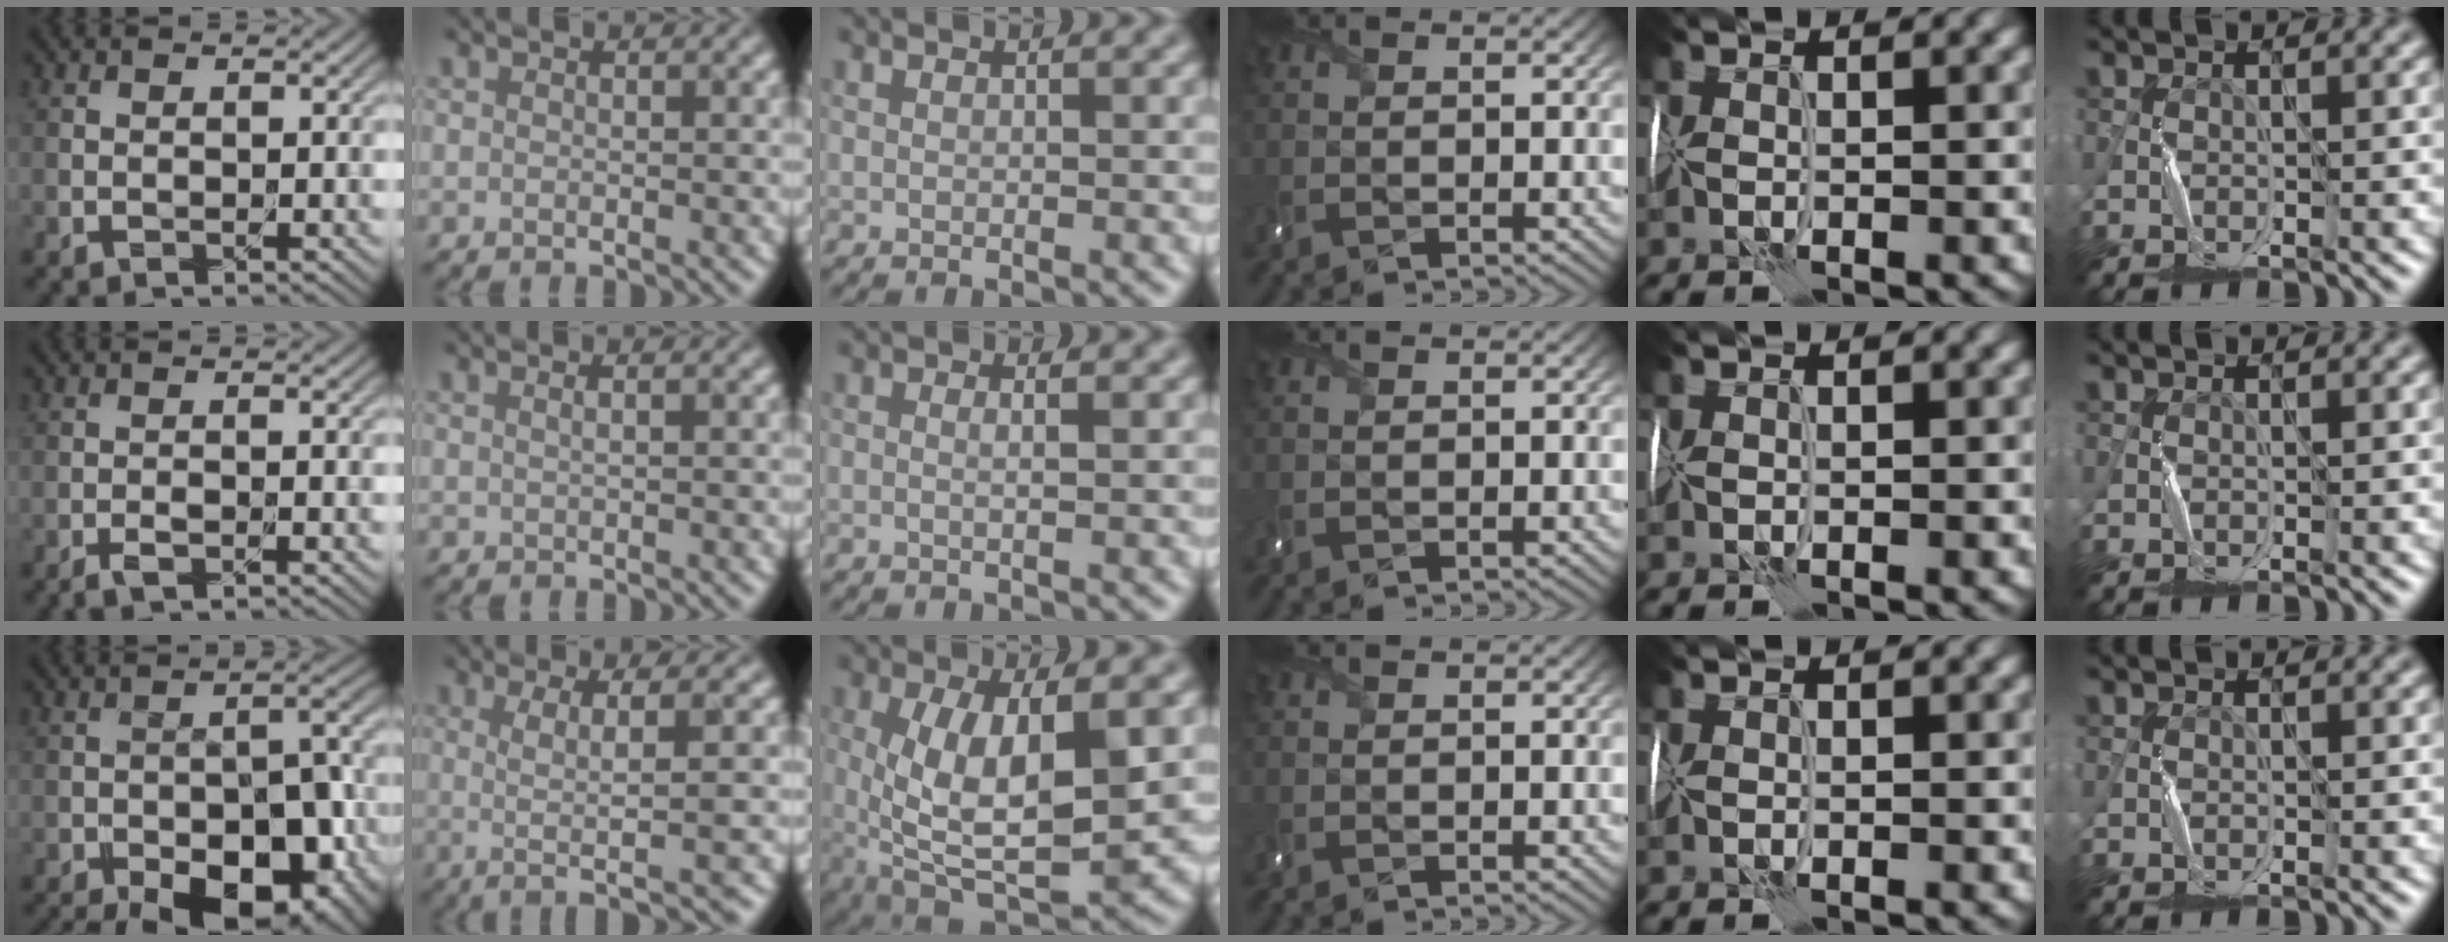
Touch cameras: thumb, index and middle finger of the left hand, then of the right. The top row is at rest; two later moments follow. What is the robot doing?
{"motion": "wrap", "object": "sponge"}